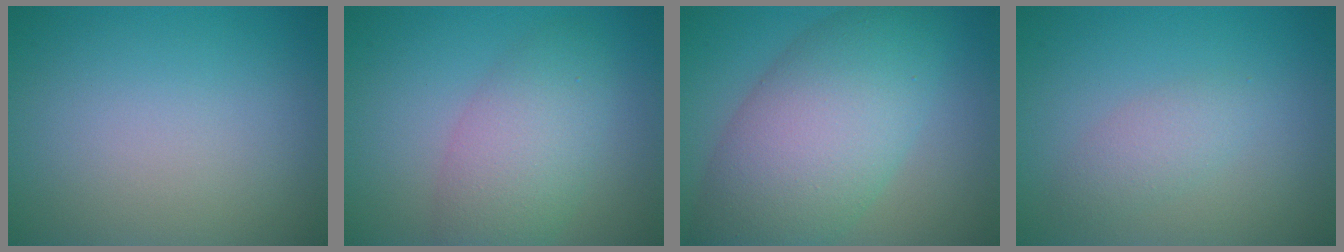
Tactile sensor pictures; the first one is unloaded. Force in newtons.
{"total": 5.1, "press": 5.1, "slide": 0.1}
{"total": 9.9, "press": 9.9, "slide": 0.4}
{"total": 1.9, "press": 1.9, "slide": 0.1}